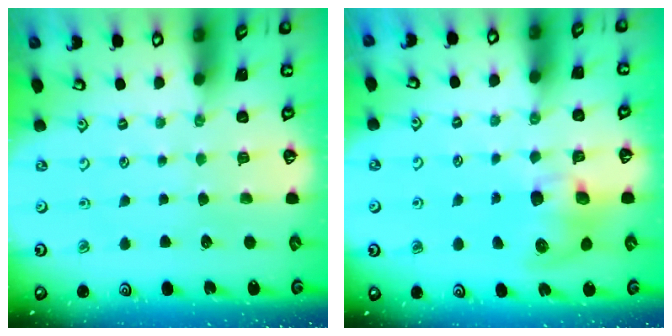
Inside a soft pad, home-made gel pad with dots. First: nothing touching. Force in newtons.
{"total": 8.8, "press": 8.7, "slide": 1.2}